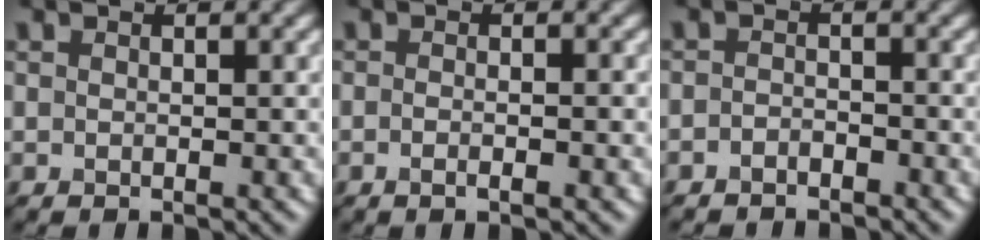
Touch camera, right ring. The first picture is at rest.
{"total": 2.5, "force": [-0.3, 1.2, 2.2], "torque": [-0.002, -0.003, -0.019]}
{"total": 1.4, "force": [-1.3, 0.5, 0.4], "torque": [-0.006, 0.001, -0.026]}